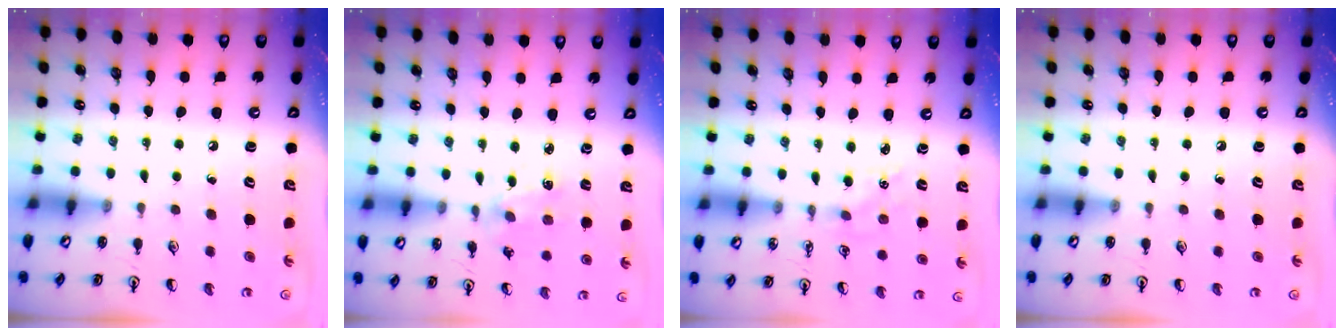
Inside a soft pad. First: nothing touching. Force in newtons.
{"total": 1.9, "press": 1.8, "slide": 0.3}
{"total": 2.8, "press": 2.8, "slide": 0.3}
{"total": 0.0}